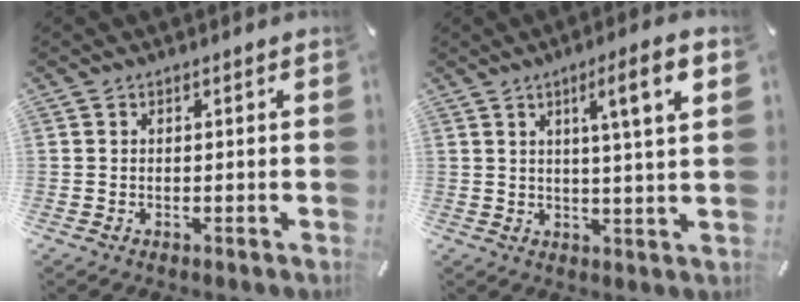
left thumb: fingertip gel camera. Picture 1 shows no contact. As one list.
[{"total": 9.4, "force": [3.7, 0.5, 8.7], "torque": [-0.141, -0.004, 0.049]}]